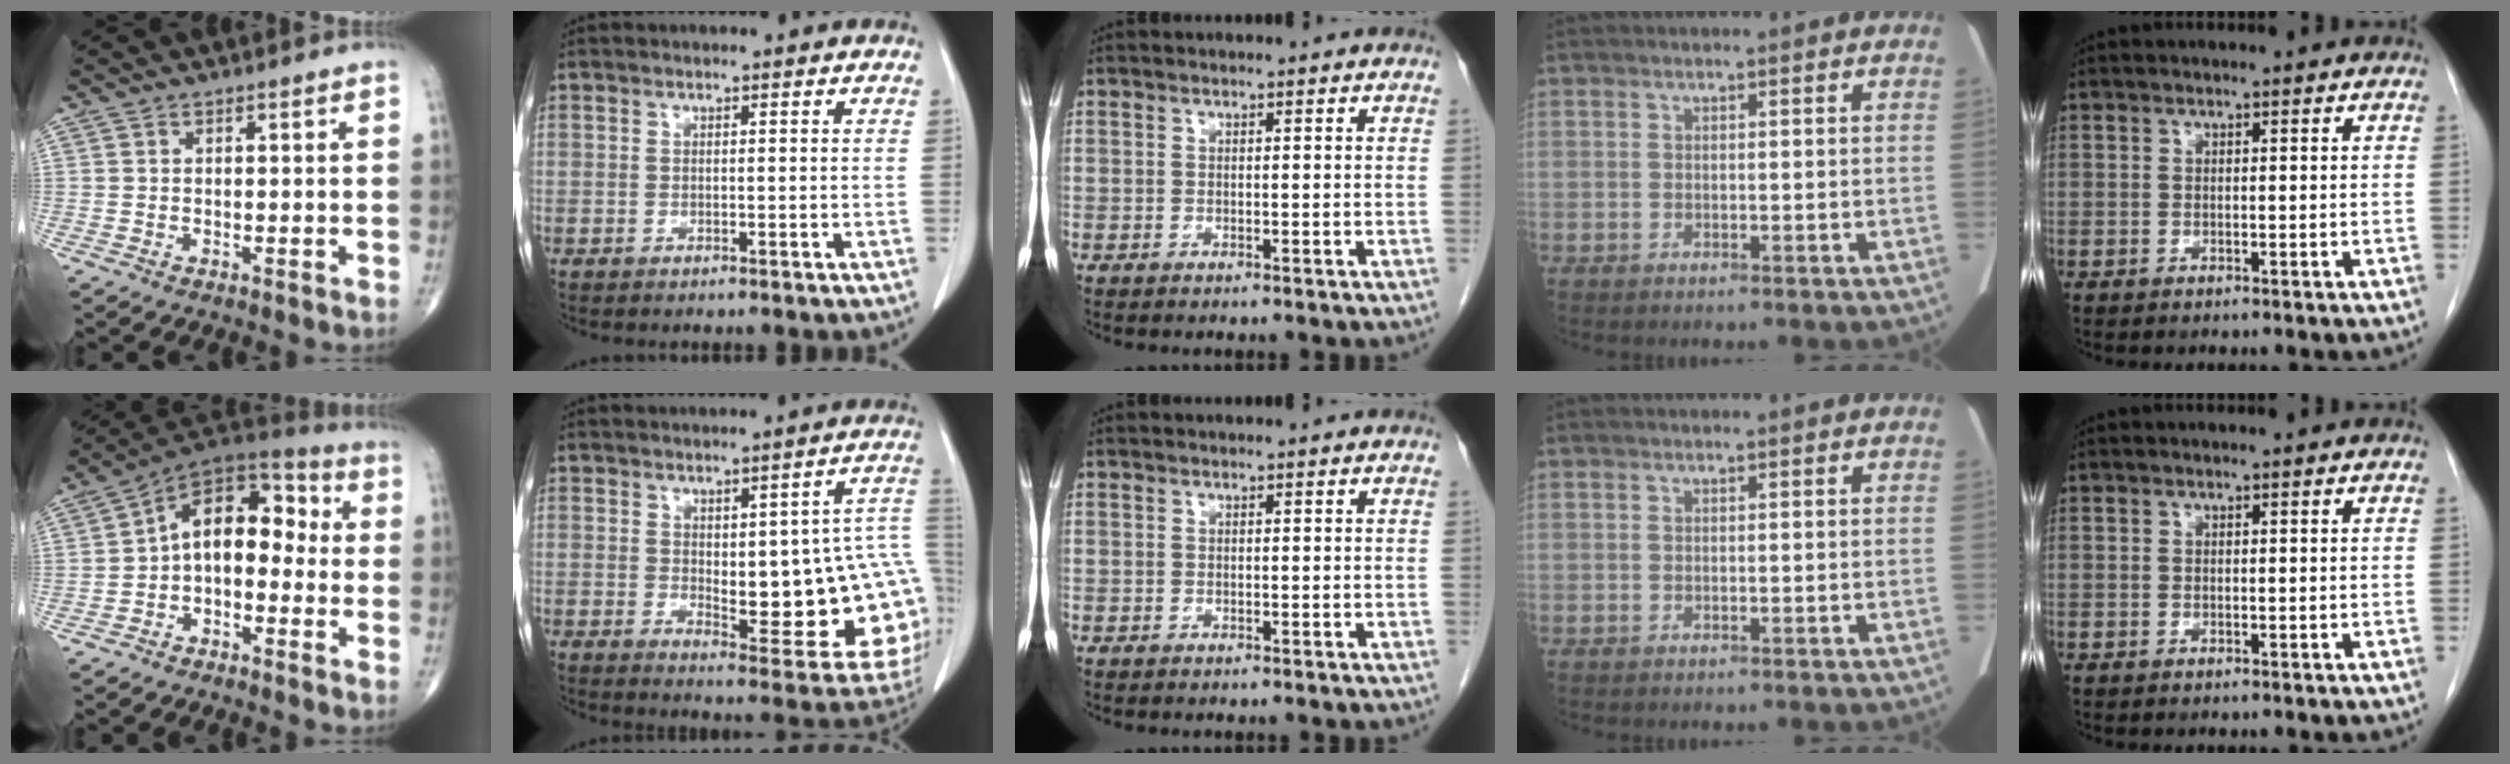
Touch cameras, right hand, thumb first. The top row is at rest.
{"thumb": {"total": 12.9, "force": [-1.1, 8.1, 9.9], "torque": [-0.115, 0.057, -0.036]}, "index": {"total": 18.9, "force": [-0.8, 5.8, 17.9], "torque": [-0.157, 0.018, 0.013]}}